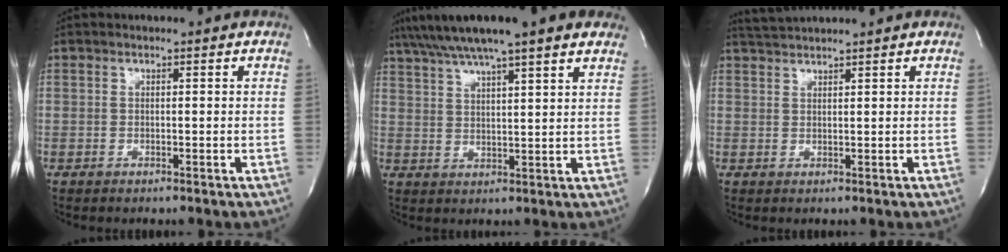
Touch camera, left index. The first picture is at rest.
{"total": 16.2, "force": [12.8, 1.7, 9.8], "torque": [-0.168, 0.045, 0.184]}
{"total": 3.1, "force": [2.9, -0.7, 0.4], "torque": [-0.010, 0.015, 0.061]}